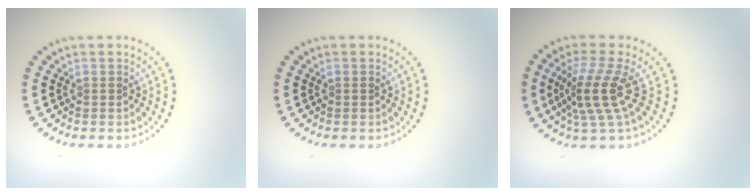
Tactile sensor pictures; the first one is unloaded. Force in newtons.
{"total": 0.0}
{"total": 4.1, "press": 2.8, "slide": 3.0}